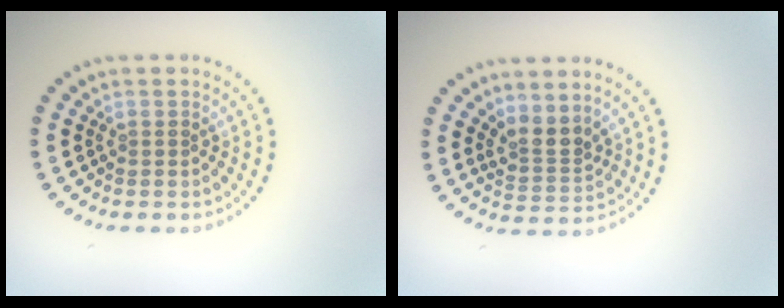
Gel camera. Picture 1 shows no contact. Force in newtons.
{"total": 2.5, "press": 1.8, "slide": 1.8}